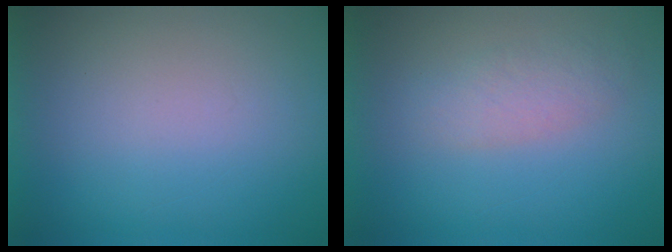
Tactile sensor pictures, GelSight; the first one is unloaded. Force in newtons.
{"total": 2.7}